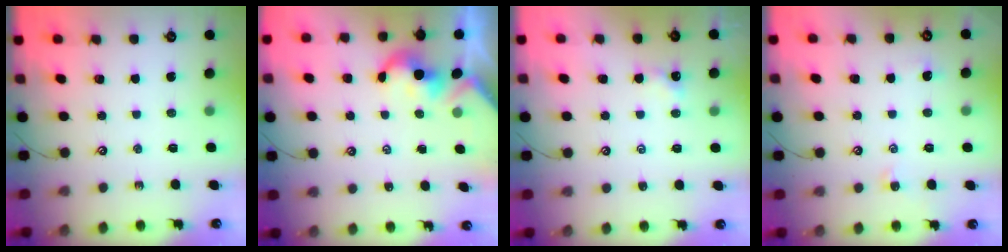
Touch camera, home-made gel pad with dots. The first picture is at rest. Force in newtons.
{"total": 2.2, "press": 2.2, "slide": 0.4}
{"total": 0.5, "press": 0.4, "slide": 0.3}
{"total": 0.0}